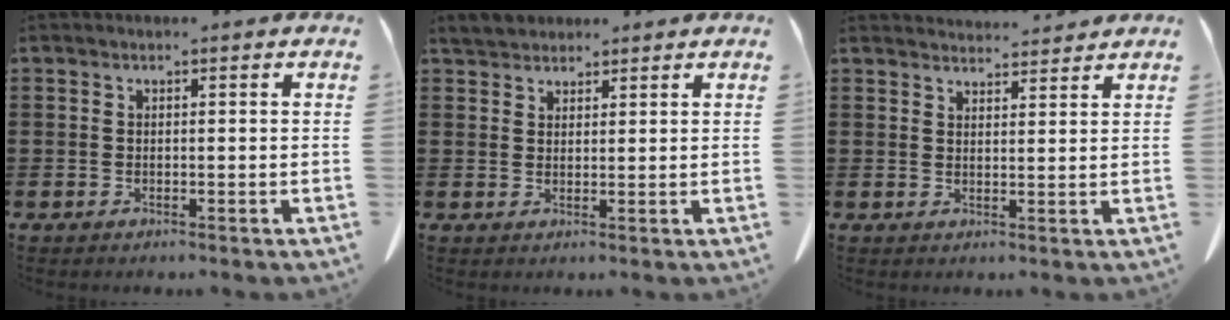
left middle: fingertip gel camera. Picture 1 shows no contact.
{"total": 2.7, "force": [2.6, 0.8, 0.2], "torque": [-0.012, 0.001, 0.051]}
{"total": 2.9, "force": [2.8, 0.2, 0.1], "torque": [-0.001, -0.012, 0.051]}